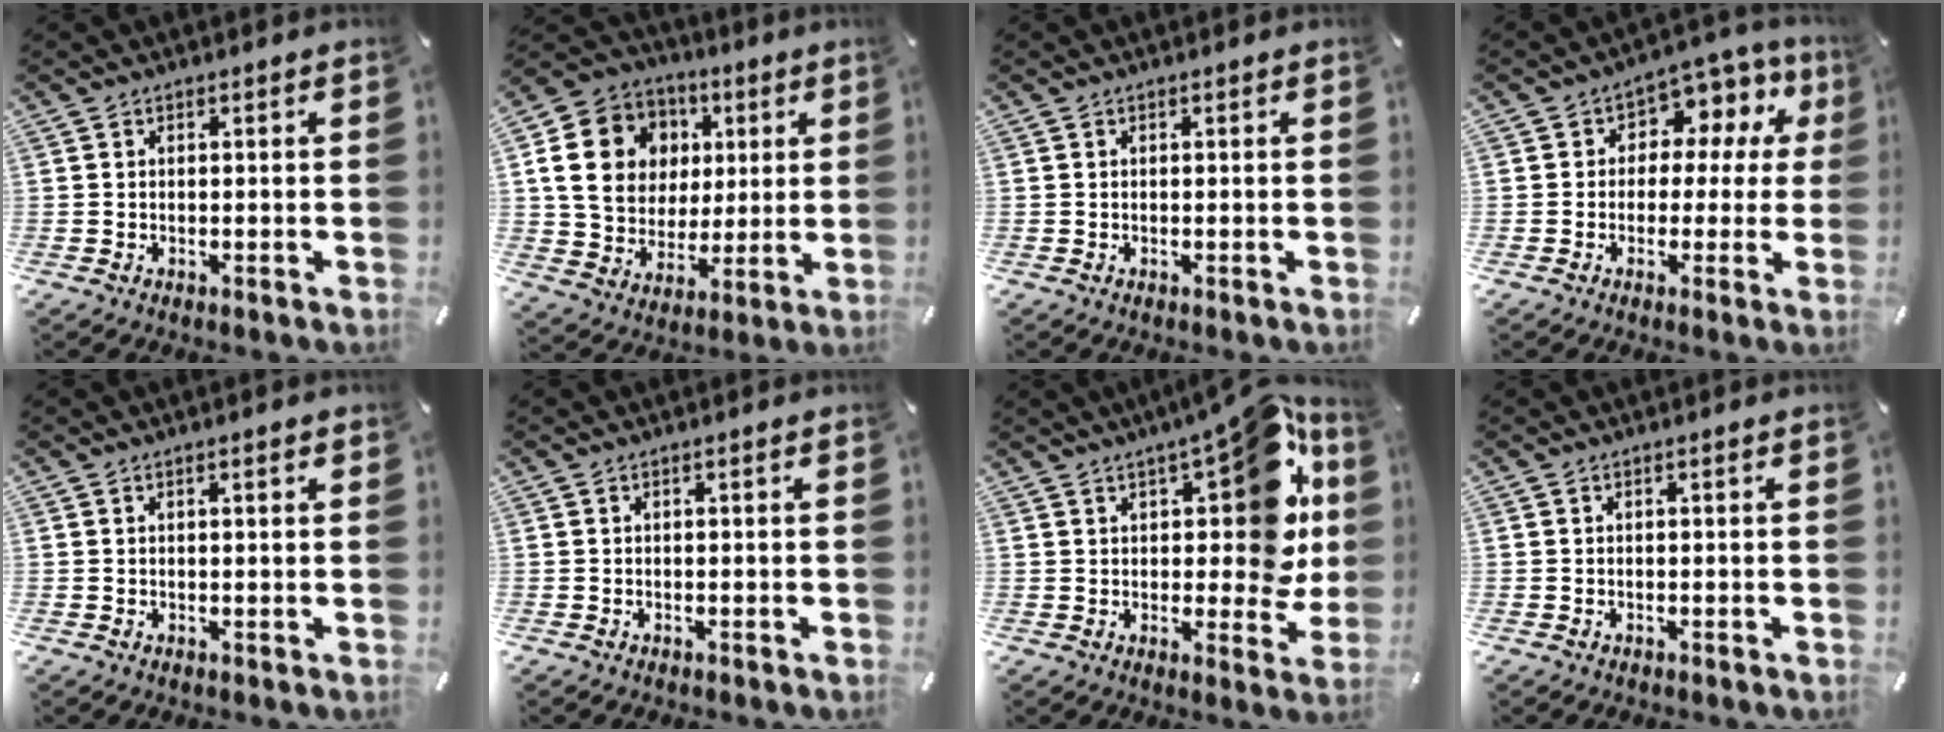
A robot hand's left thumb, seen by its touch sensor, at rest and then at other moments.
{"total": 16.8, "force": [4.0, 14.6, 7.3], "torque": [-0.129, 0.001, 0.079]}
{"total": 0.0}
{"total": 8.4, "force": [2.1, 6.7, 4.6], "torque": [-0.064, -0.013, 0.036]}
{"total": 0.8, "force": [0.4, 0.3, 0.7], "torque": [-0.012, 0.001, 0.007]}
{"total": 0.0}
{"total": 20.7, "force": [7.2, 9.0, 17.1], "torque": [-0.204, -0.049, 0.109]}
{"total": 0.0}